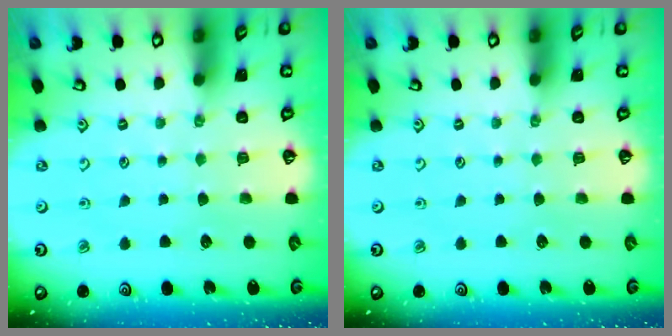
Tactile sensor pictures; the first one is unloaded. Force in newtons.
{"total": 0.0}